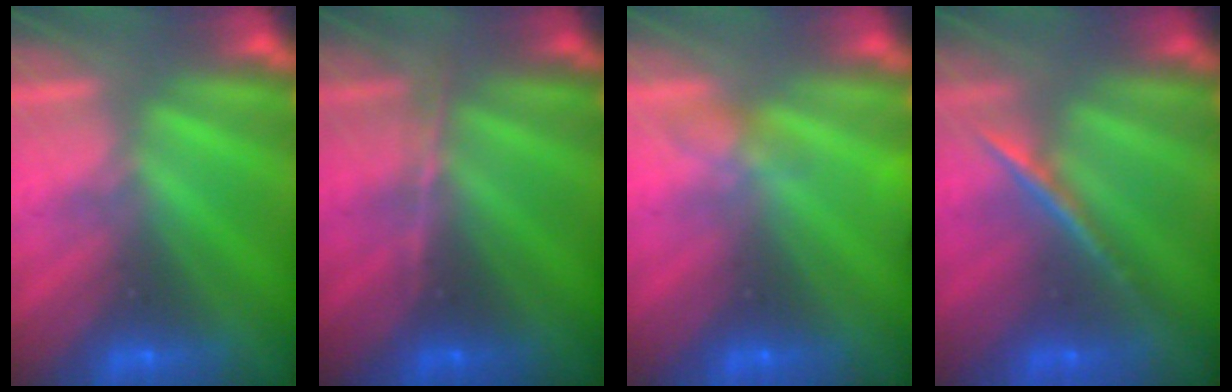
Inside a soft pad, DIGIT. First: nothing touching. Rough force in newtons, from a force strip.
{"total": 2.9}
{"total": 3.2}
{"total": 1.8}